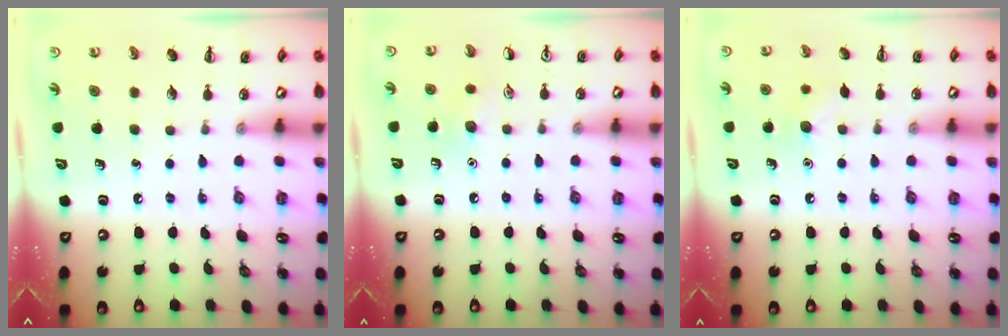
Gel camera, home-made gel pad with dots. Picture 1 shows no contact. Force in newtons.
{"total": 6.8, "press": 6.6, "slide": 1.6}
{"total": 6.5, "press": 6.3, "slide": 1.3}